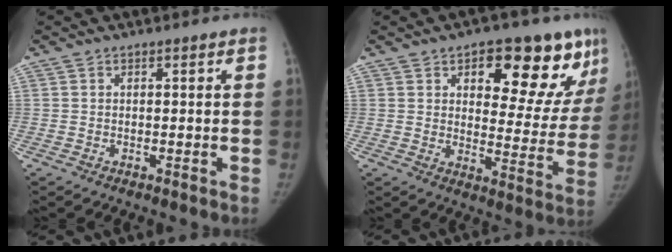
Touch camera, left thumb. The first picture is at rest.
{"total": 20.0, "force": [10.5, 9.2, 14.4], "torque": [-0.126, -0.038, 0.142]}